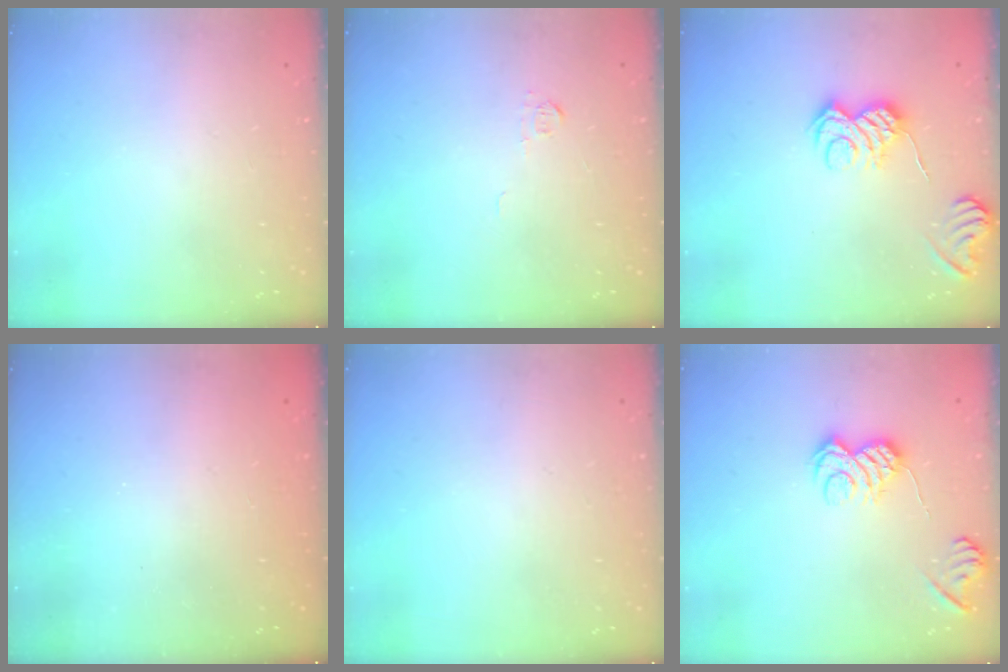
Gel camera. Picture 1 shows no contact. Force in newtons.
{"total": 3.6, "press": 3.5, "slide": 0.6}
{"total": 7.4, "press": 7.3, "slide": 1.3}
{"total": 2.5, "press": 2.4, "slide": 0.8}
{"total": 0.0}
{"total": 8.4, "press": 8.3, "slide": 1.2}